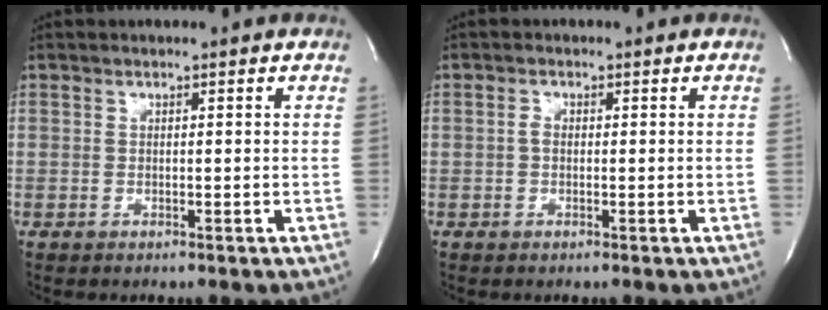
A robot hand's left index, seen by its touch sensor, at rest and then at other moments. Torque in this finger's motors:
{"motor_torque": [-0.97, 1.01, -0.33, -0.04]}